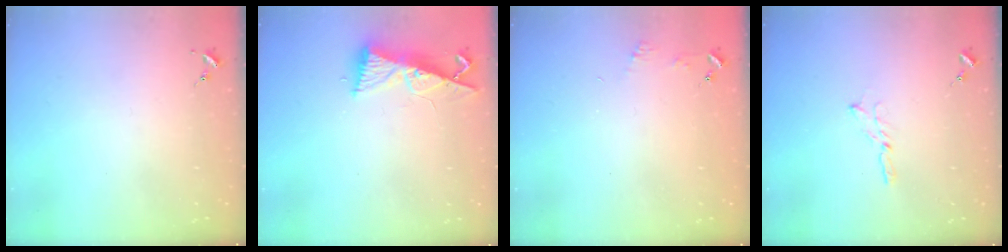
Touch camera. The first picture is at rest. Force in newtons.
{"total": 8.6, "press": 8.5, "slide": 1.1}
{"total": 4.0, "press": 3.9, "slide": 0.4}
{"total": 4.0, "press": 4.0, "slide": 0.2}